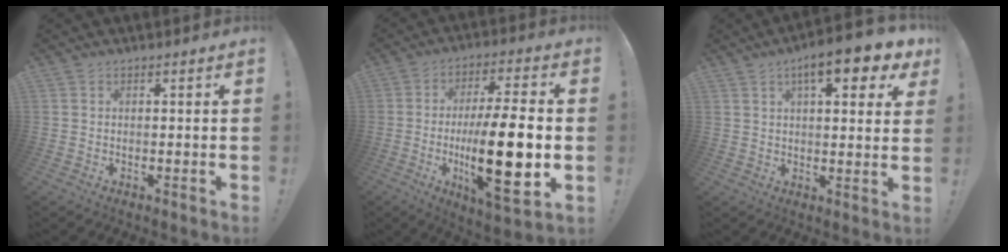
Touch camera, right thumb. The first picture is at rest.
{"total": 22.0, "force": [-3.4, 6.4, 20.7], "torque": [-0.356, -0.001, -0.052]}
{"total": 11.2, "force": [5.7, 3.3, 9.1], "torque": [-0.122, -0.024, 0.087]}